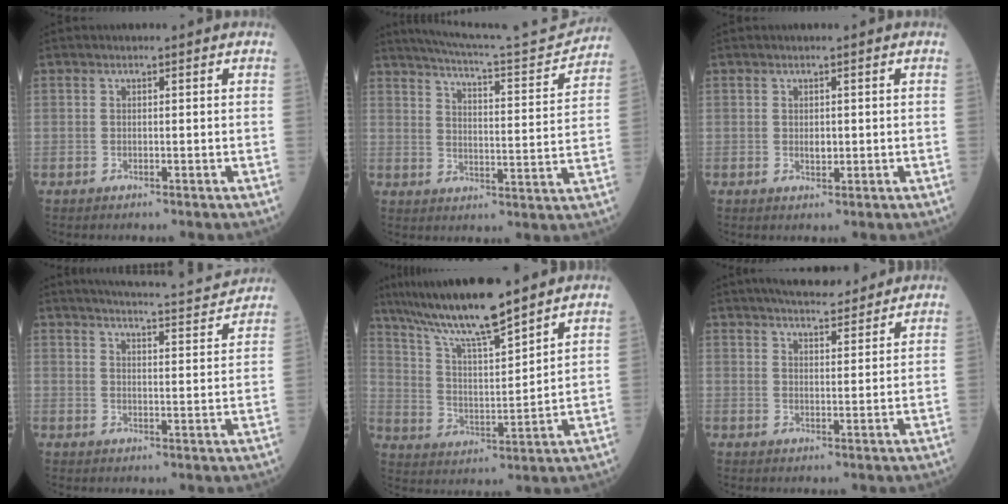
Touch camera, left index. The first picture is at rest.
{"total": 16.5, "force": [15.8, -0.6, 4.6], "torque": [-0.082, -0.041, 0.218]}
{"total": 1.3, "force": [0.2, 0.7, 1.1], "torque": [-0.019, -0.002, 0.006]}
{"total": 13.9, "force": [13.2, 0.3, 4.1], "torque": [-0.062, -0.014, 0.163]}
{"total": 14.4, "force": [12.0, 0.8, 8.0], "torque": [-0.152, 0.007, 0.222]}
{"total": 9.3, "force": [8.2, 1.9, 4.0], "torque": [-0.059, 0.016, 0.117]}